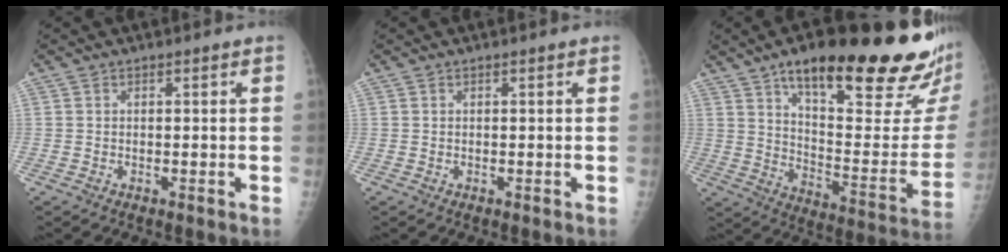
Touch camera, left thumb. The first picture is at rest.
{"total": 0.0}
{"total": 31.5, "force": [19.2, 8.2, 23.6], "torque": [-0.284, -0.056, 0.290]}